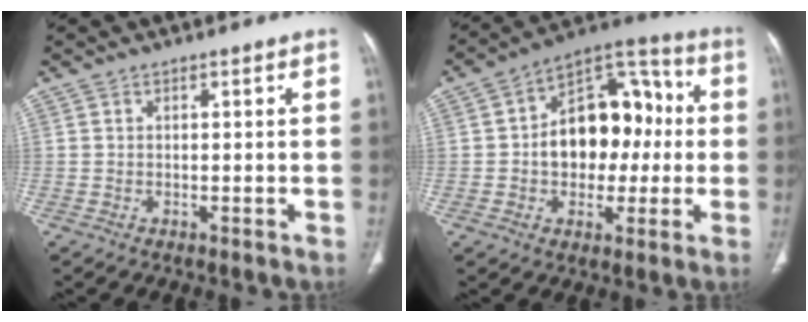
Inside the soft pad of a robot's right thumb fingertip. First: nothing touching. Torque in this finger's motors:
{"motor_torque": [0.62, 2.71, 1.08, -0.07, 0.08]}